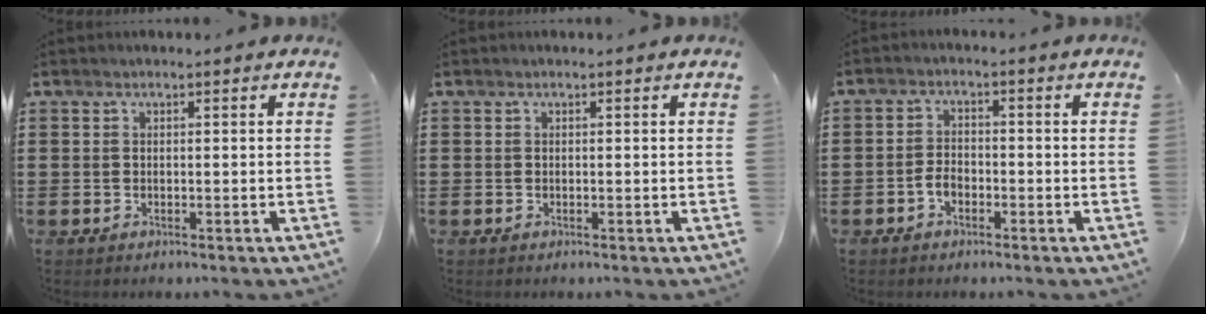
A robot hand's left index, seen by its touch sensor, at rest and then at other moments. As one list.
[{"total": 0.0}, {"total": 2.6, "force": [-1.2, 1.5, 1.7], "torque": [-0.043, 0.001, -0.026]}]